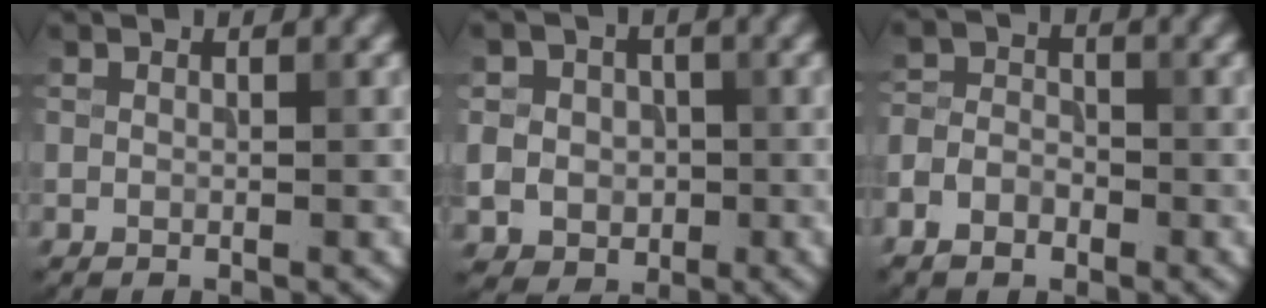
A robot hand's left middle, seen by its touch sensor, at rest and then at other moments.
{"total": 5.6, "force": [-0.2, 5.2, 2.0], "torque": [-0.040, 0.012, -0.020]}
{"total": 3.5, "force": [-2.1, 2.3, 1.6], "torque": [-0.022, -0.004, -0.049]}